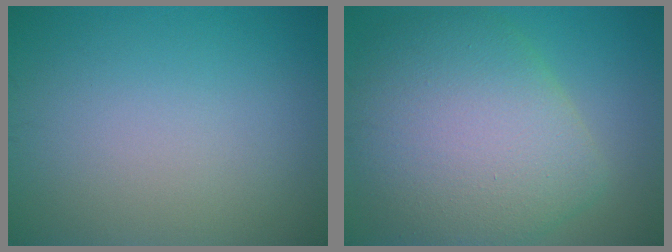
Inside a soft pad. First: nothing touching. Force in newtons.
{"total": 10.1, "press": 10.1, "slide": 0.5}